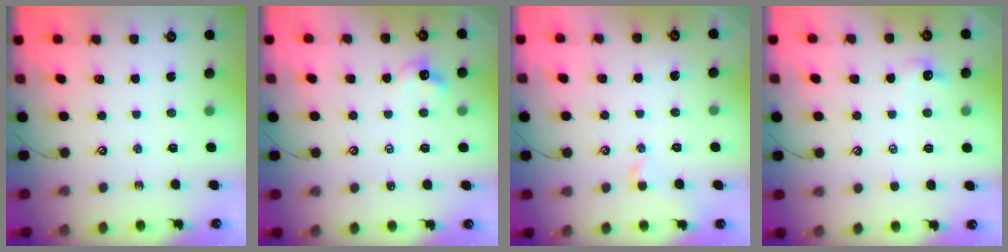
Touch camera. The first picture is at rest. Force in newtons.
{"total": 3.3, "press": 3.2, "slide": 0.7}
{"total": 0.9, "press": 0.7, "slide": 0.6}
{"total": 1.0, "press": 0.9, "slide": 0.4}